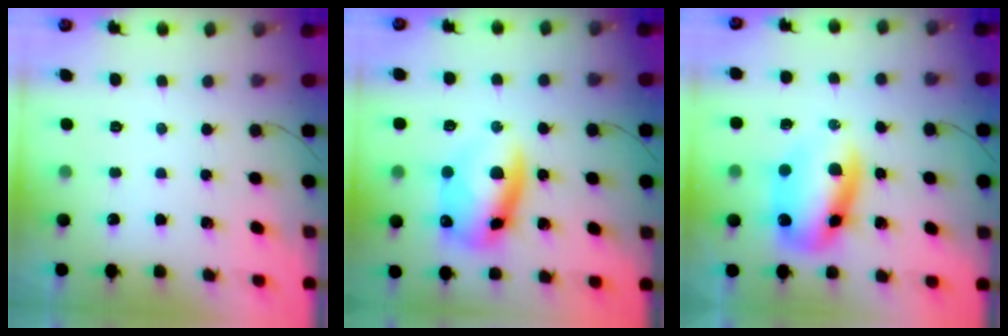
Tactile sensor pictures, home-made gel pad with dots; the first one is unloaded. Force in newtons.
{"total": 11.7, "press": 11.5, "slide": 2.2}
{"total": 11.8, "press": 11.3, "slide": 3.2}